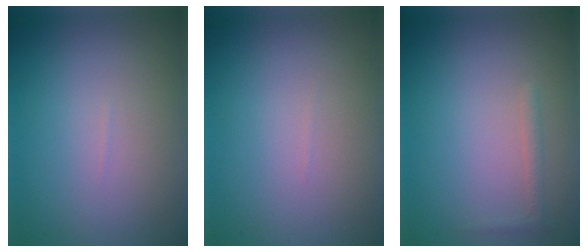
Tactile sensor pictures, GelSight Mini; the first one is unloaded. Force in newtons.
{"total": 0.0}
{"total": 0.8, "press": 0.8, "slide": 0.0}